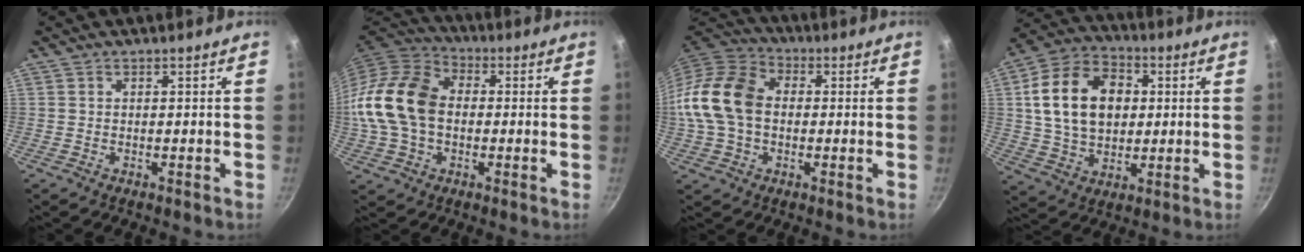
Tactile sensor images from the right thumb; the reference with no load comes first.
{"total": 17.4, "force": [-0.2, 12.6, 12.1], "torque": [-0.218, 0.031, -0.016]}
{"total": 15.1, "force": [0.0, 11.0, 10.4], "torque": [-0.180, 0.030, -0.014]}
{"total": 17.4, "force": [2.6, 12.4, 11.9], "torque": [-0.185, 0.012, 0.040]}